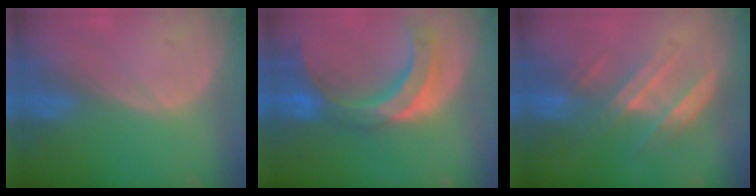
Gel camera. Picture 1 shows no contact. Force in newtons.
{"total": 11.1, "press": 9.5, "slide": 5.8}
{"total": 7.4, "press": 6.7, "slide": 3.1}